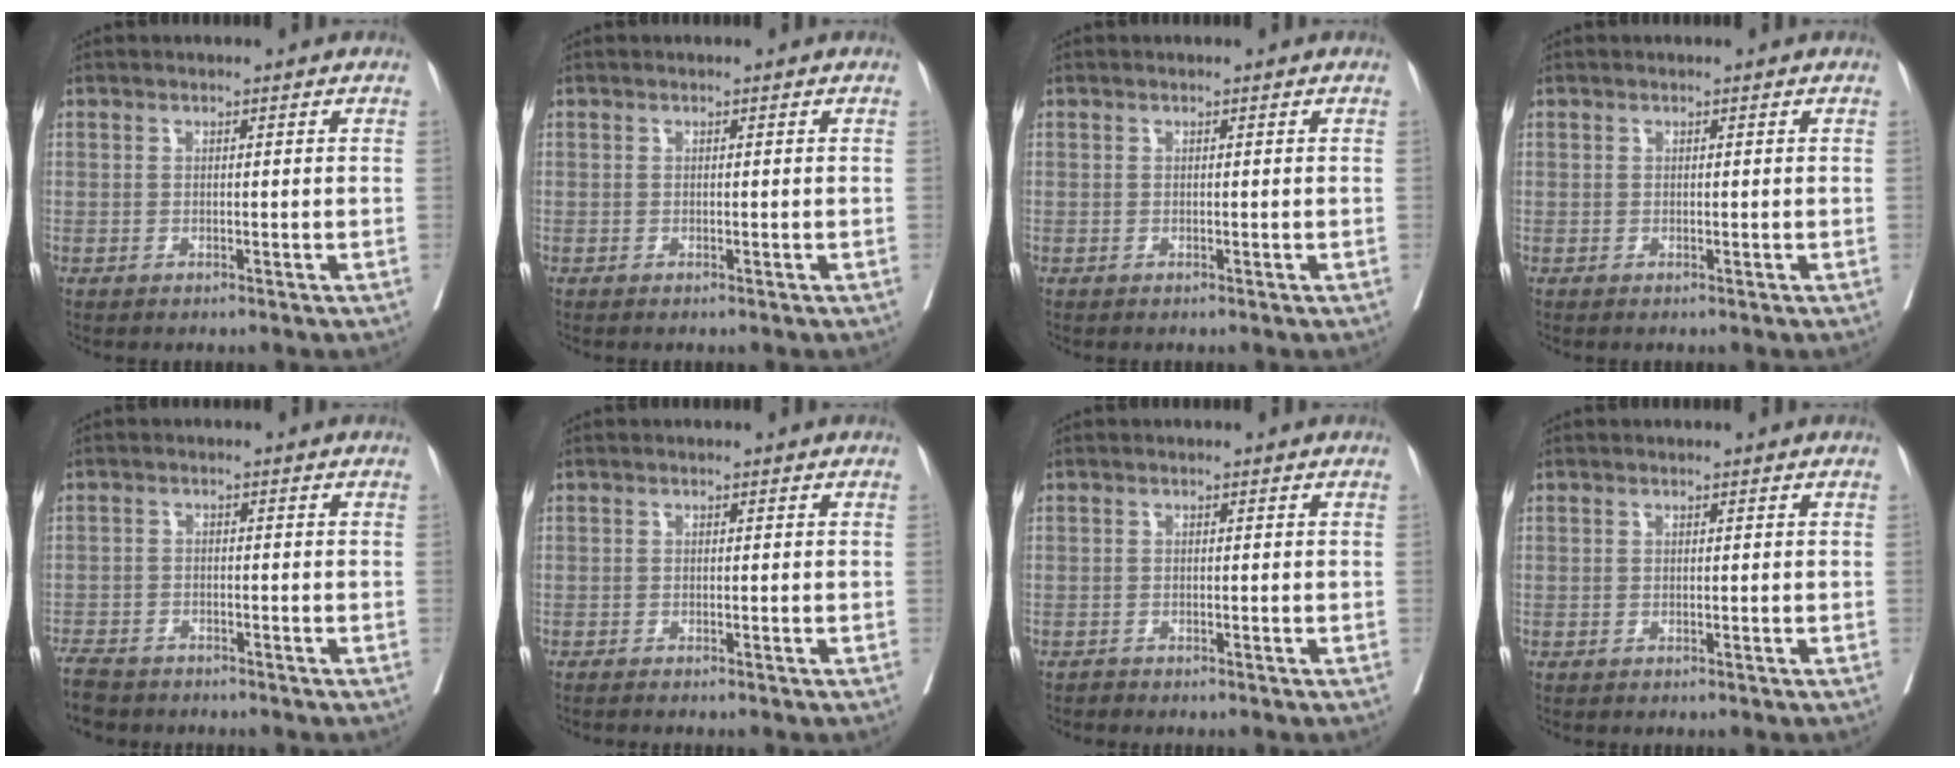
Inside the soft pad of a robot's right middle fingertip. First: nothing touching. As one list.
[{"total": 0.0}, {"total": 0.0}, {"total": 0.0}, {"total": 6.3, "force": [-5.5, 2.4, 1.8], "torque": [-0.033, -0.012, -0.092]}, {"total": 1.5, "force": [-1.3, -0.1, 0.7], "torque": [-0.009, 0.000, -0.017]}, {"total": 0.6, "force": [-0.6, 0.1, -0.2], "torque": [-0.004, -0.001, -0.014]}, {"total": 0.0}]